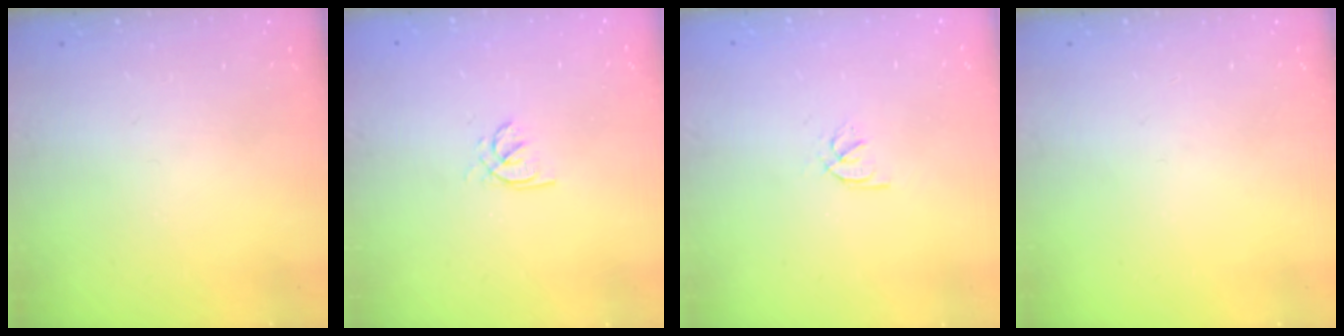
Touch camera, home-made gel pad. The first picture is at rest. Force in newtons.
{"total": 1.9, "press": 1.8, "slide": 0.4}
{"total": 2.2, "press": 2.2, "slide": 0.2}
{"total": 0.0}